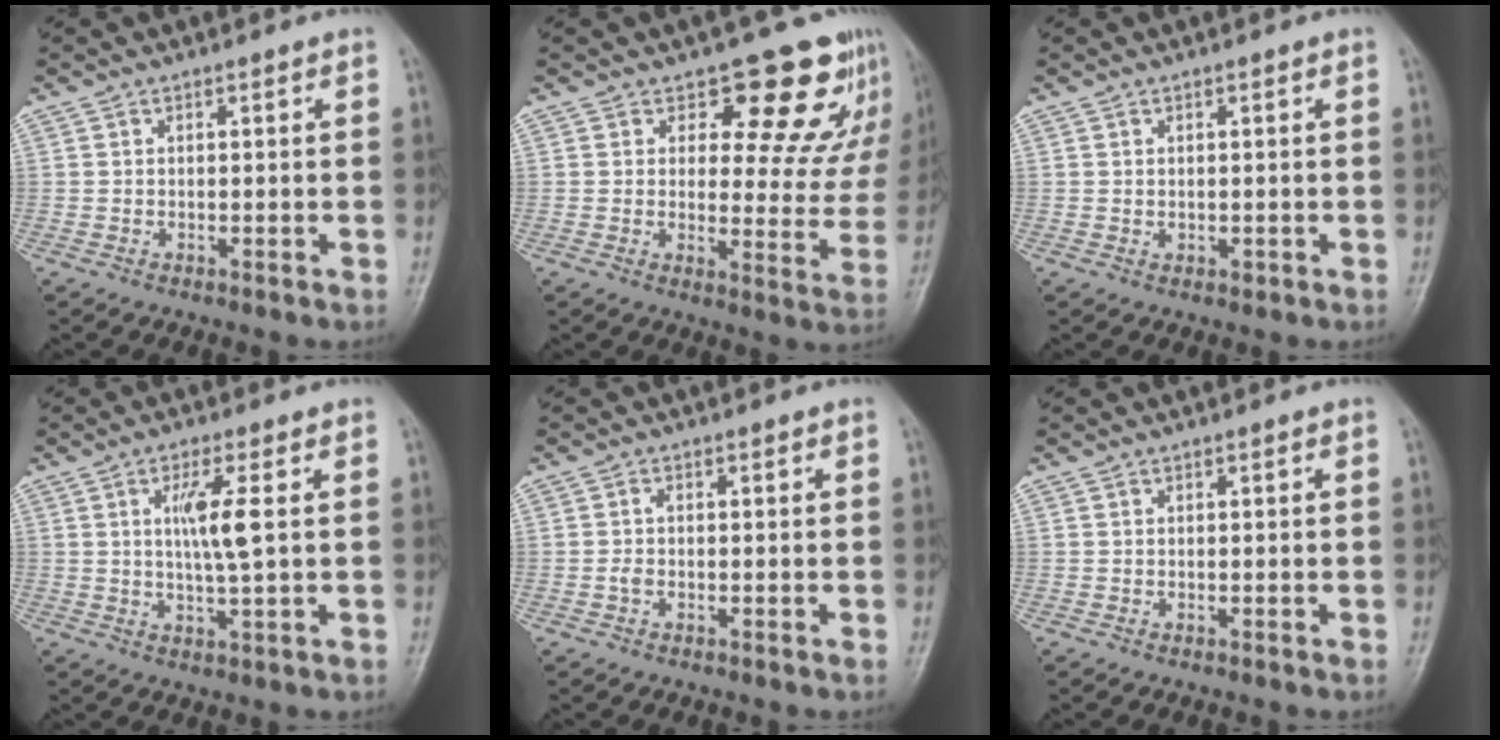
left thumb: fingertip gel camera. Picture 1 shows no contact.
{"total": 13.4, "force": [10.0, 6.3, 6.3], "torque": [-0.019, -0.070, 0.110]}
{"total": 1.0, "force": [0.0, 0.8, 0.6], "torque": [-0.008, -0.001, 0.003]}
{"total": 6.4, "force": [1.2, 0.8, 6.2], "torque": [-0.125, -0.008, 0.021]}
{"total": 1.5, "force": [-0.3, 1.0, 1.2], "torque": [-0.023, 0.002, -0.008]}
{"total": 0.0}